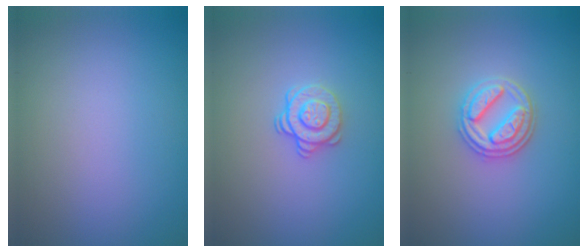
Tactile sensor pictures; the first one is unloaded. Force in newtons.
{"total": 2.1, "press": 1.7, "slide": 1.2}
{"total": 3.4, "press": 3.0, "slide": 1.5}